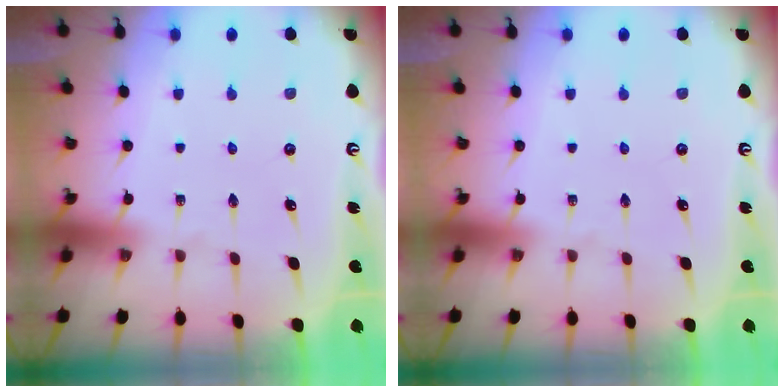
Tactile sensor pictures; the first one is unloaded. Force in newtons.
{"total": 0.0}